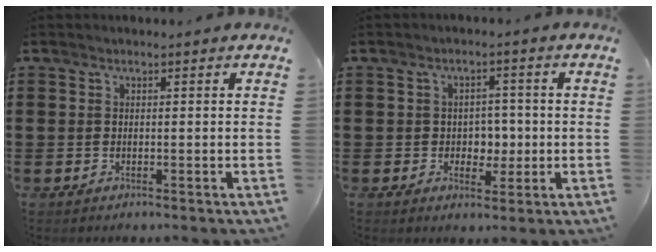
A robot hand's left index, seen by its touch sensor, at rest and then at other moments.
{"total": 3.5, "force": [0.0, 3.0, 1.8], "torque": [-0.031, 0.004, -0.009]}